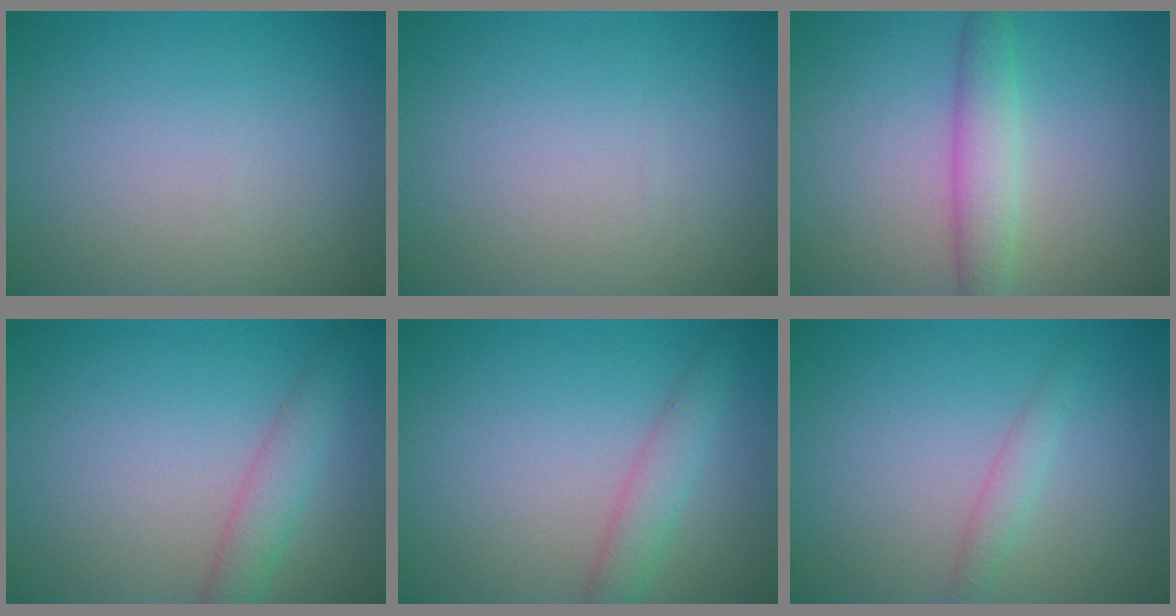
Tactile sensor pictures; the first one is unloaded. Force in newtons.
{"total": 0.0}
{"total": 3.2, "press": 3.2, "slide": 0.2}
{"total": 2.2, "press": 2.2, "slide": 0.1}
{"total": 2.4, "press": 2.4, "slide": 0.1}
{"total": 1.4, "press": 1.4, "slide": 0.1}